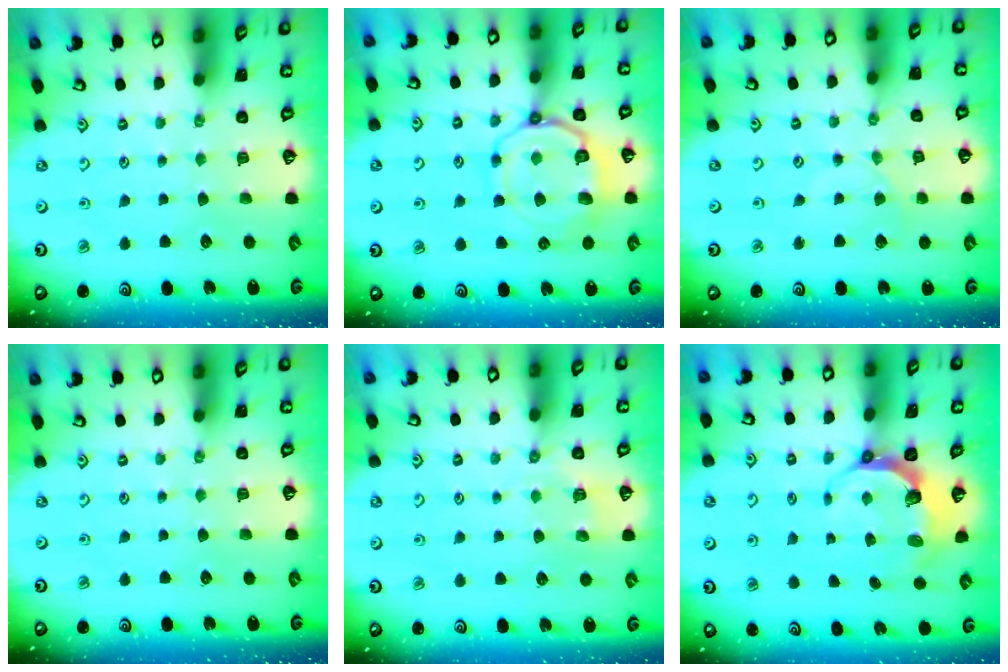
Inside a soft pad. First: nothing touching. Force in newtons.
{"total": 11.7, "press": 11.7, "slide": 1.1}
{"total": 1.5, "press": 1.5, "slide": 0.4}
{"total": 0.0}
{"total": 3.0, "press": 2.5, "slide": 1.6}
{"total": 7.4, "press": 6.2, "slide": 4.1}